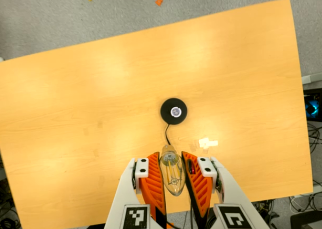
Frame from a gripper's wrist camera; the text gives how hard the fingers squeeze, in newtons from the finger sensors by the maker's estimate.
{"total": 18.4, "left": 20.0, "right": 16.8}